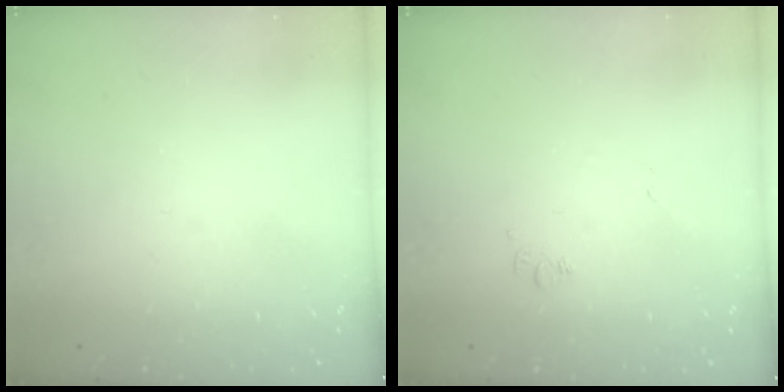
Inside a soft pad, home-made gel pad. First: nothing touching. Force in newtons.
{"total": 7.5, "press": 7.5, "slide": 0.7}